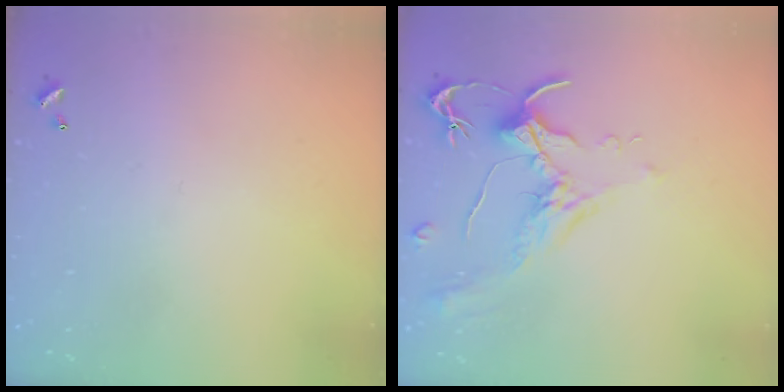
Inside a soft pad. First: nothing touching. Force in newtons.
{"total": 1.9, "press": 1.9, "slide": 0.6}